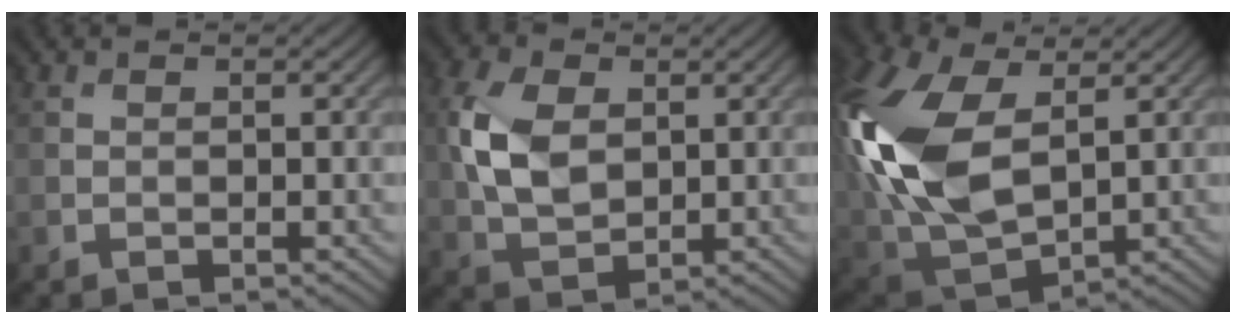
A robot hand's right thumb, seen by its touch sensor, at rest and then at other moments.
{"total": 7.9, "force": [1.3, 5.2, 5.8], "torque": [-0.145, 0.006, 0.025]}
{"total": 17.4, "force": [2.8, 10.8, 13.4], "torque": [-0.356, 0.002, 0.056]}